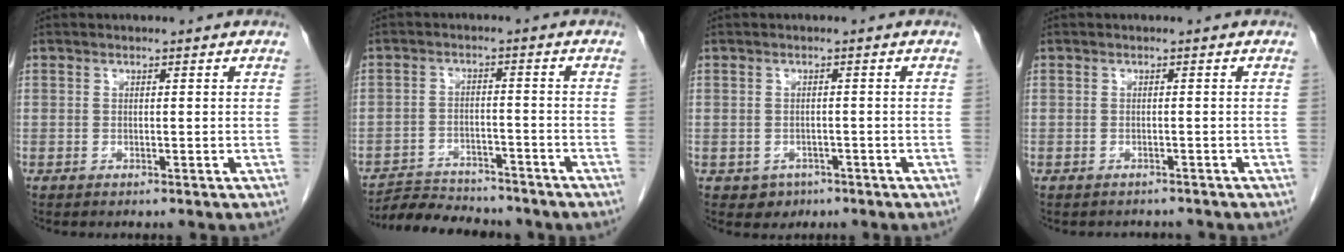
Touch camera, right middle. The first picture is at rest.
{"total": 9.3, "force": [-8.8, 2.1, 1.9], "torque": [-0.030, 0.008, -0.133]}
{"total": 2.2, "force": [-1.2, 1.8, 0.3], "torque": [-0.009, 0.006, -0.011]}
{"total": 2.7, "force": [-2.5, 0.9, 0.2], "torque": [-0.005, -0.004, -0.032]}